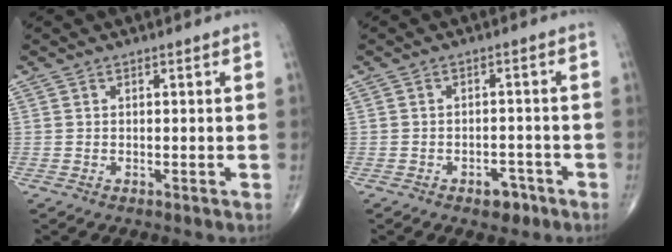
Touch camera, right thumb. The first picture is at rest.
{"total": 3.8, "force": [-2.4, 2.2, 1.9], "torque": [-0.009, 0.016, -0.031]}